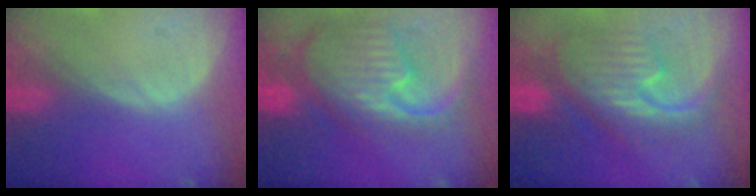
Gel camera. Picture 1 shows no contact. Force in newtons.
{"total": 11.9, "press": 10.4, "slide": 5.9}
{"total": 9.0, "press": 8.9, "slide": 0.5}